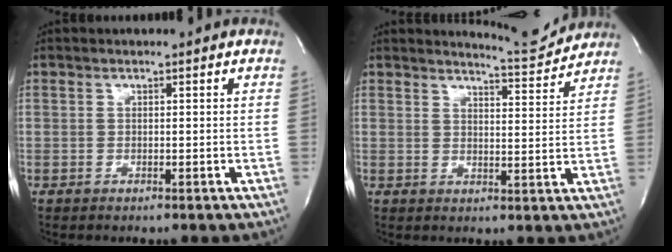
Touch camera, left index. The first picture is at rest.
{"total": 5.0, "force": [5.0, -0.5, -0.5], "torque": [-0.005, -0.029, 0.066]}